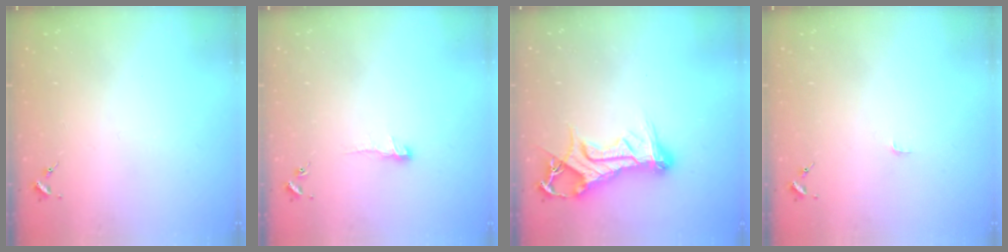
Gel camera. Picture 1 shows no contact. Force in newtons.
{"total": 5.1, "press": 5.0, "slide": 0.5}
{"total": 18.2, "press": 18.2, "slide": 1.8}
{"total": 2.8, "press": 2.8, "slide": 0.3}